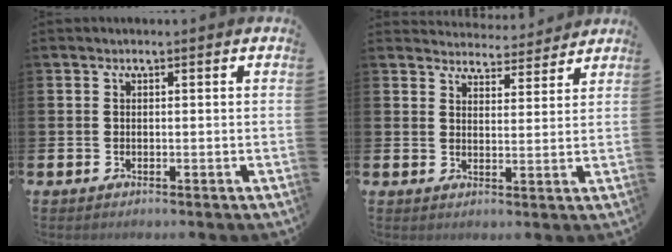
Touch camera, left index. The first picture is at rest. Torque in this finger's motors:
{"motor_torque": [1.01, -1.13, 0.07, -0.02]}